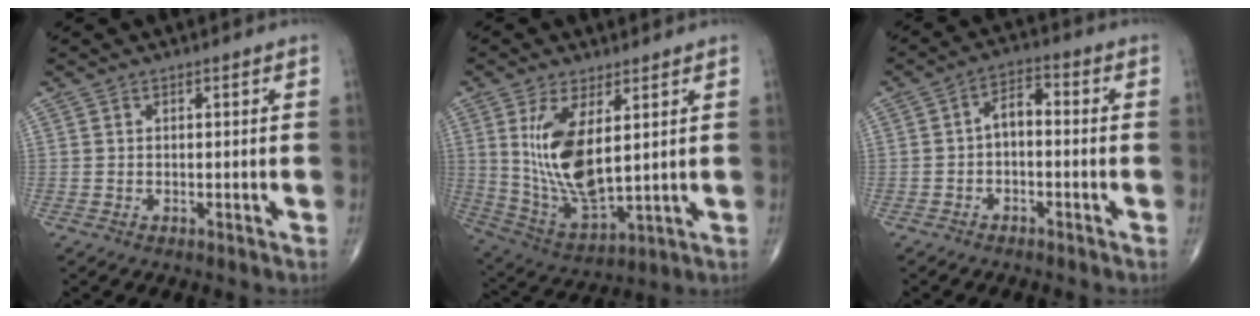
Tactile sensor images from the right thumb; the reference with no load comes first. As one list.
[{"total": 14.0, "force": [3.3, 5.9, 12.3], "torque": [-0.238, -0.027, 0.083]}, {"total": 4.6, "force": [-0.8, 2.5, 3.7], "torque": [-0.056, 0.029, -0.025]}]